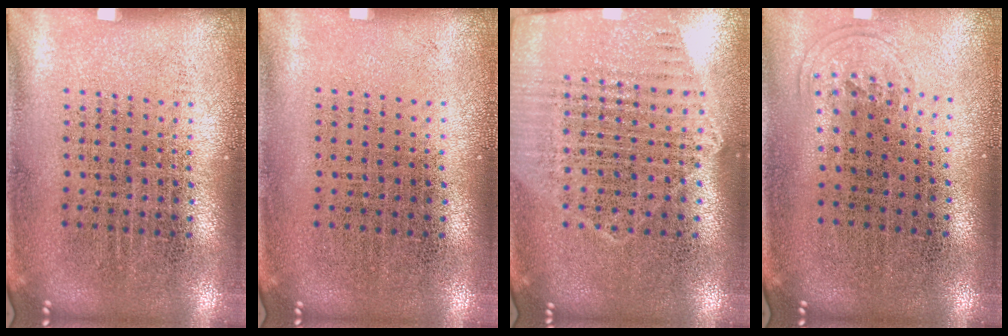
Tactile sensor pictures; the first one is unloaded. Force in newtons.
{"total": 0.0}
{"total": 1.2, "press": 1.2, "slide": 0.3}
{"total": 0.9, "press": 0.7, "slide": 0.7}